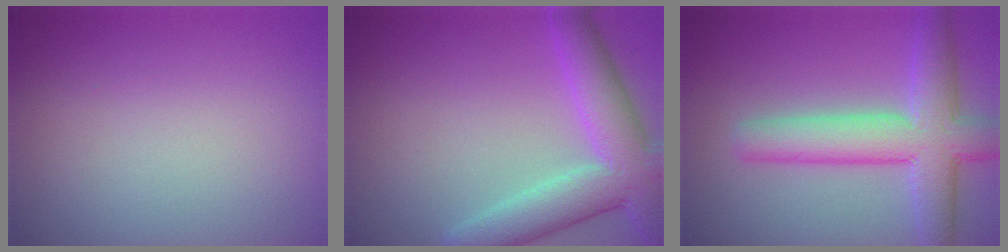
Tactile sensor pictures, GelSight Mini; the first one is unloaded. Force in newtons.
{"total": 7.3, "press": 7.3, "slide": 0.6}
{"total": 7.0, "press": 7.0, "slide": 0.3}